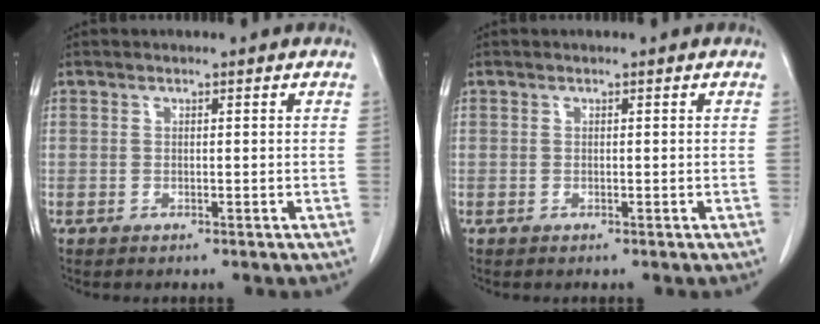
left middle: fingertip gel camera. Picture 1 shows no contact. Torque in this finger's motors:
{"motor_torque": [-0.14, 0.17, -0.07, -0.01]}